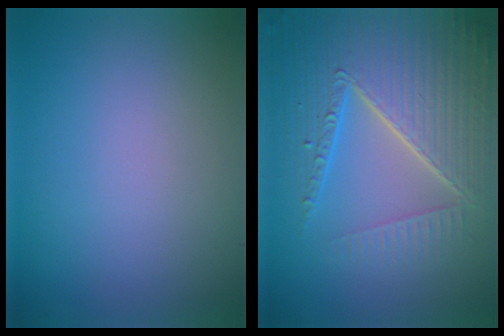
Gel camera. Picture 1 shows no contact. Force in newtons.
{"total": 8.8, "press": 6.2, "slide": 6.2}